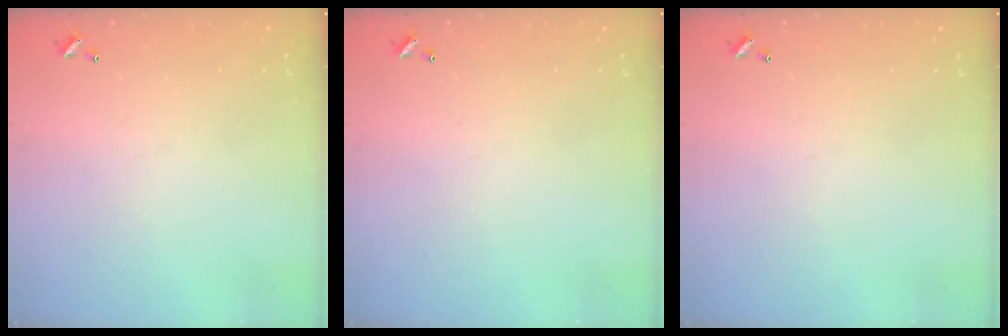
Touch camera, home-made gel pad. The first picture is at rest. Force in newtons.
{"total": 0.0}
{"total": 0.0}